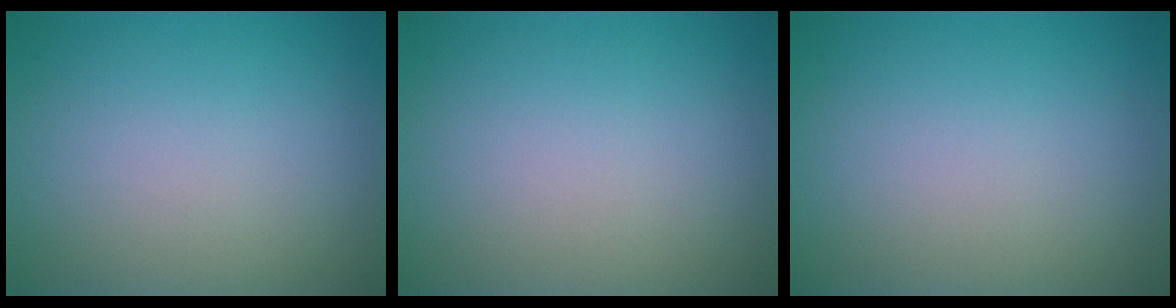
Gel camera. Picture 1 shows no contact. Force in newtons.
{"total": 0.0}
{"total": 0.0}